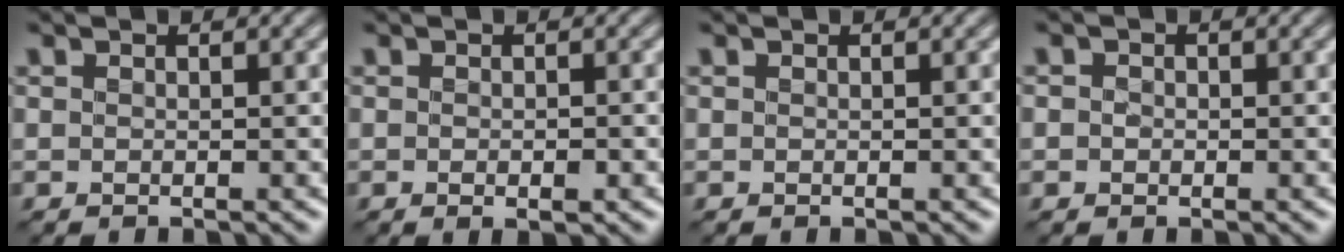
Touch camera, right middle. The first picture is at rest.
{"total": 1.4, "force": [-0.3, 0.5, 1.2], "torque": [-0.020, -0.004, -0.002]}
{"total": 0.0}
{"total": 0.9, "force": [0.1, 0.9, 0.4], "torque": [-0.002, -0.001, -0.006]}